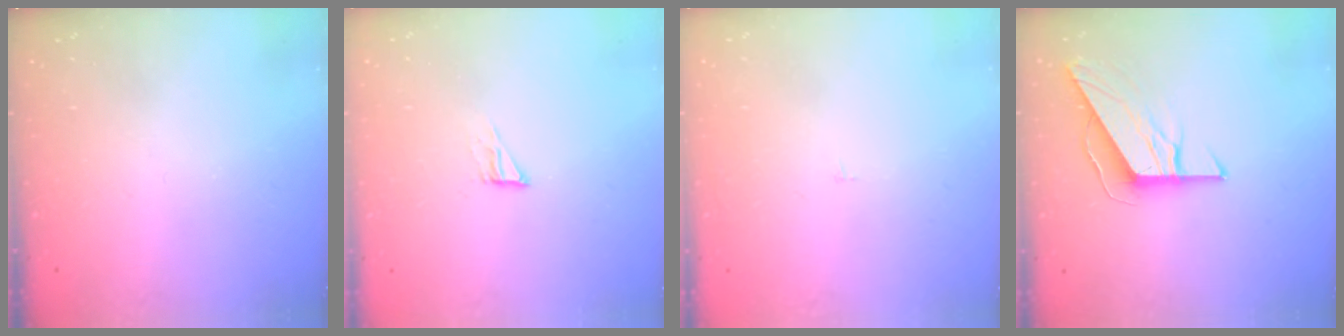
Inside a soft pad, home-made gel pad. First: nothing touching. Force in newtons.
{"total": 4.3, "press": 4.3, "slide": 0.3}
{"total": 1.6, "press": 1.6, "slide": 0.1}
{"total": 8.8, "press": 8.8, "slide": 0.4}